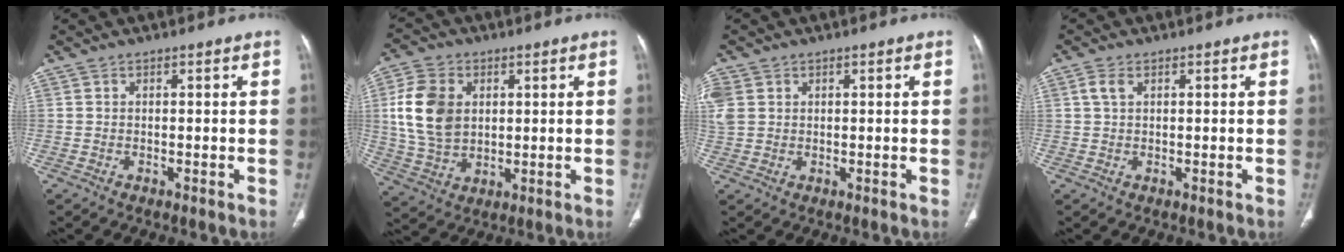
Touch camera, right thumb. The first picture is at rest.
{"total": 12.5, "force": [2.4, 9.0, 8.4], "torque": [-0.153, -0.004, 0.050]}
{"total": 5.8, "force": [1.5, 4.6, 3.2], "torque": [-0.100, 0.011, 0.039]}
{"total": 2.2, "force": [0.8, 1.2, 1.6], "torque": [-0.038, 0.009, 0.018]}